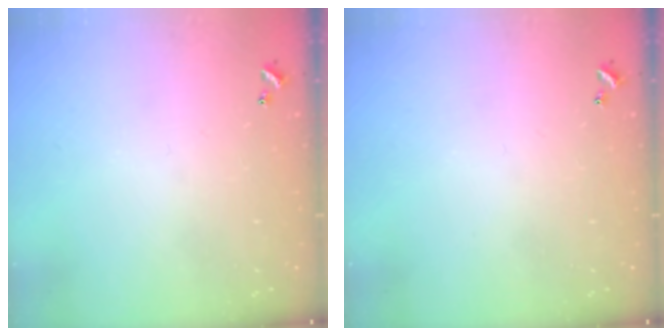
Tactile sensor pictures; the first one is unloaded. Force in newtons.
{"total": 0.0}